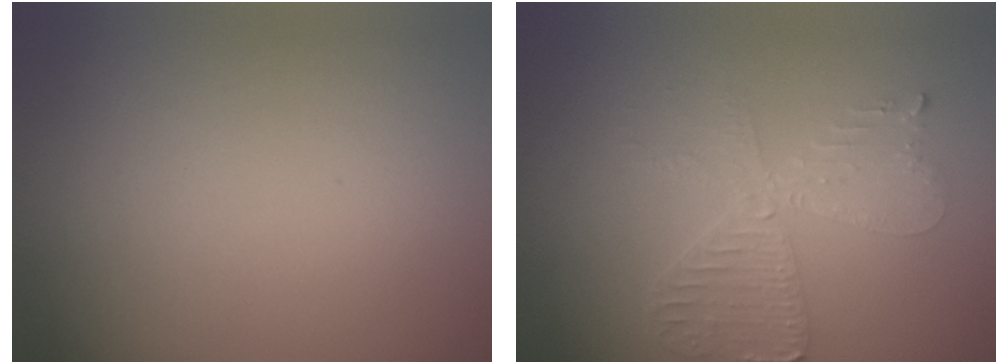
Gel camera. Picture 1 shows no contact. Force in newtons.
{"total": 4.1, "press": 3.5, "slide": 2.1}